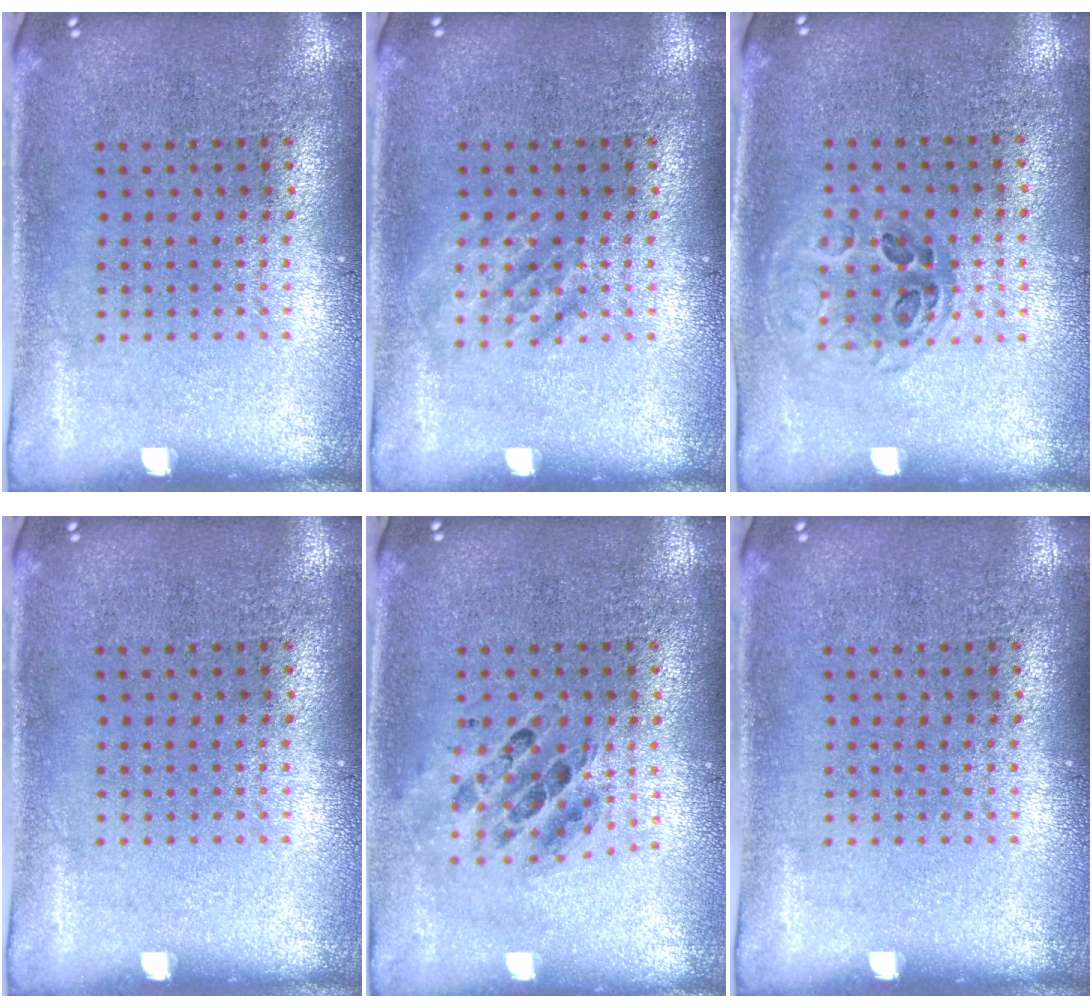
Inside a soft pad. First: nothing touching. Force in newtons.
{"total": 1.4, "press": 1.4, "slide": 0.2}
{"total": 0.9, "press": 0.9, "slide": 0.2}
{"total": 0.0}
{"total": 0.7, "press": 0.6, "slide": 0.2}
{"total": 0.0}